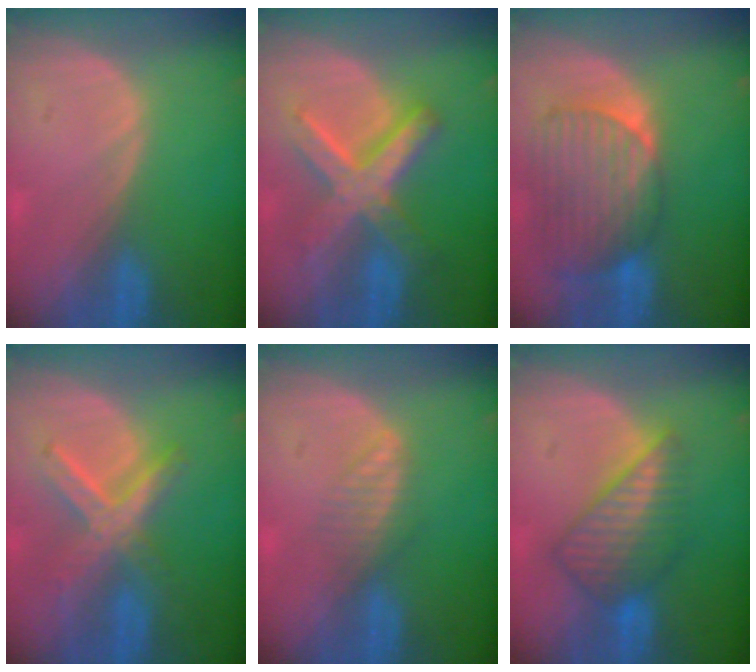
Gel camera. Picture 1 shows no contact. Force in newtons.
{"total": 8.7, "press": 8.7, "slide": 0.8}
{"total": 9.7, "press": 8.5, "slide": 4.7}
{"total": 7.4, "press": 6.4, "slide": 3.7}
{"total": 2.7, "press": 2.7, "slide": 0.2}
{"total": 7.3, "press": 6.9, "slide": 2.2}